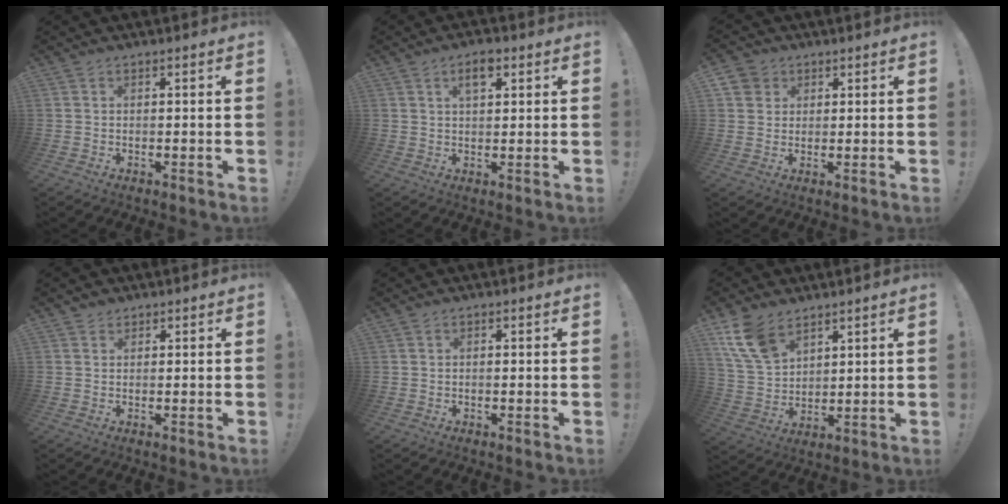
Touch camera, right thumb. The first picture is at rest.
{"total": 4.8, "force": [2.3, 2.3, 3.5], "torque": [-0.046, -0.005, 0.036]}
{"total": 4.8, "force": [2.3, 4.2, 0.9], "torque": [-0.011, -0.010, 0.044]}
{"total": 1.9, "force": [1.5, 1.2, 0.0], "torque": [0.005, -0.003, 0.028]}
{"total": 0.5, "force": [0.1, 0.5, -0.1], "torque": [0.004, 0.000, 0.000]}
{"total": 12.2, "force": [7.9, 7.0, 6.1], "torque": [-0.129, -0.032, 0.154]}